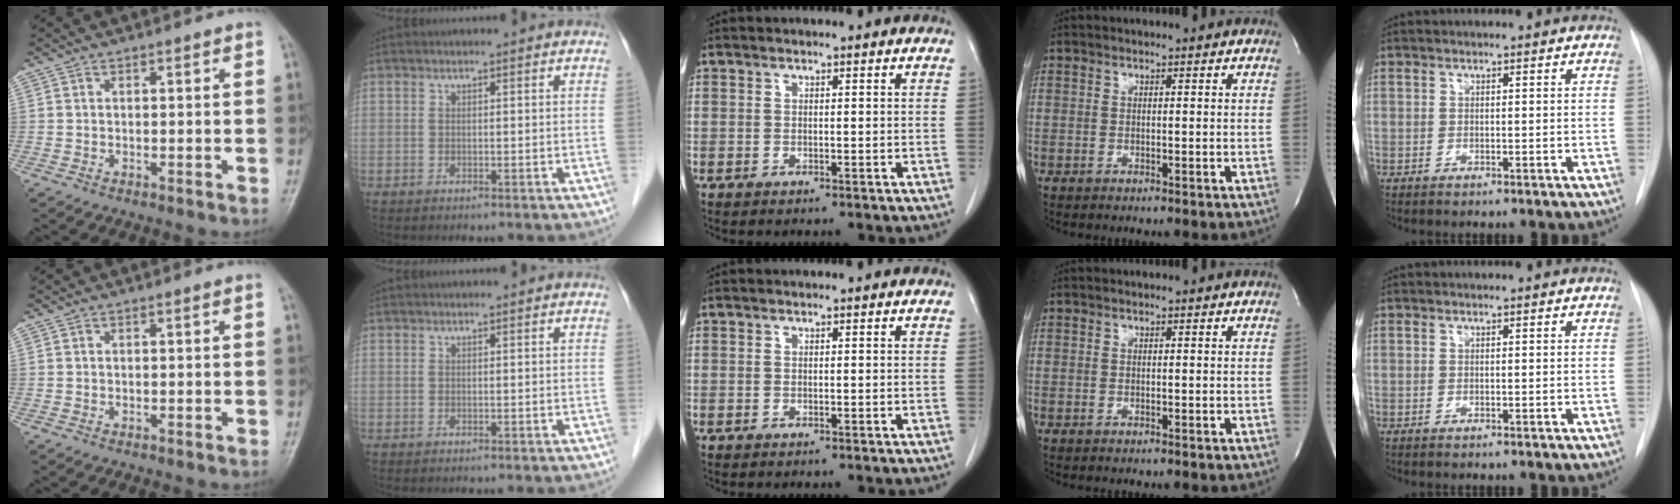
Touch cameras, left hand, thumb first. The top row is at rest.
{}